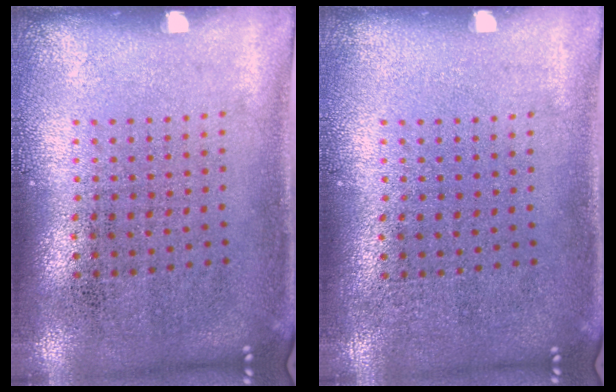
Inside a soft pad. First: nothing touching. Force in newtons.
{"total": 0.0}